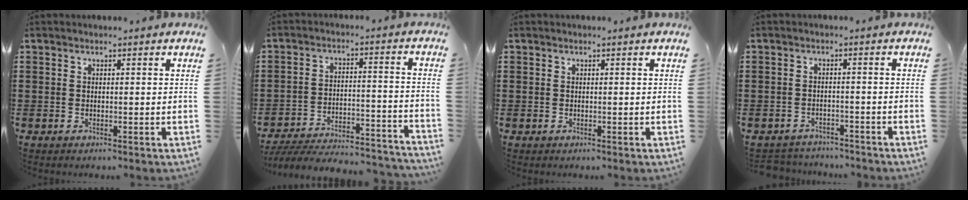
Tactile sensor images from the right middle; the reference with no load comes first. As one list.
[{"total": 6.1, "force": [-5.8, 0.7, 1.8], "torque": [-0.039, 0.002, -0.116]}, {"total": 0.0}, {"total": 2.4, "force": [-2.3, 0.4, -0.2], "torque": [-0.005, -0.001, -0.052]}]